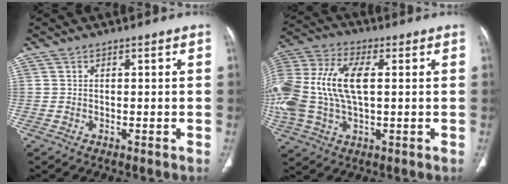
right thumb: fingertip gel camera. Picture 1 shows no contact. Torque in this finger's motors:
{"motor_torque": [2.51, 2.50, 1.92, 0.04, 0.73]}